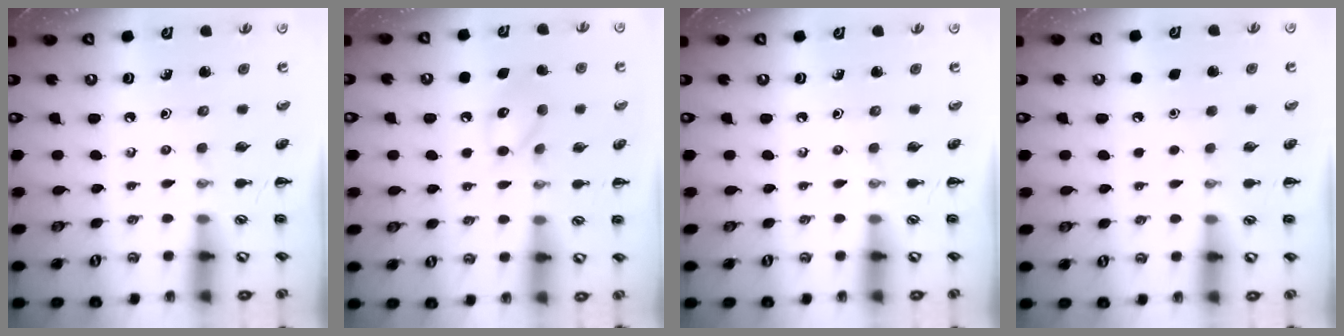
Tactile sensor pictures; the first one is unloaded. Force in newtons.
{"total": 8.8, "press": 8.8, "slide": 1.2}
{"total": 0.0}
{"total": 1.6, "press": 1.6, "slide": 0.1}